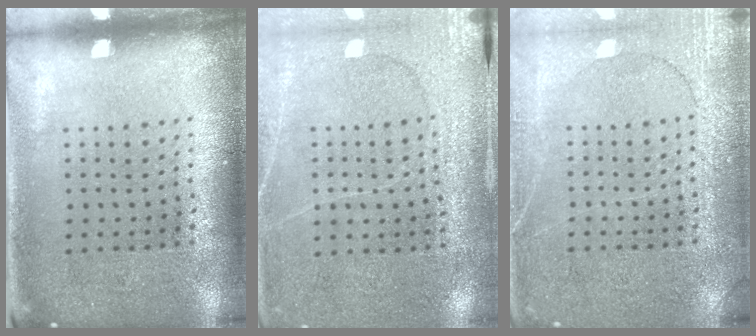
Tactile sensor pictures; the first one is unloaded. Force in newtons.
{"total": 2.9, "press": 2.8, "slide": 0.4}
{"total": 4.3, "press": 4.3, "slide": 0.6}